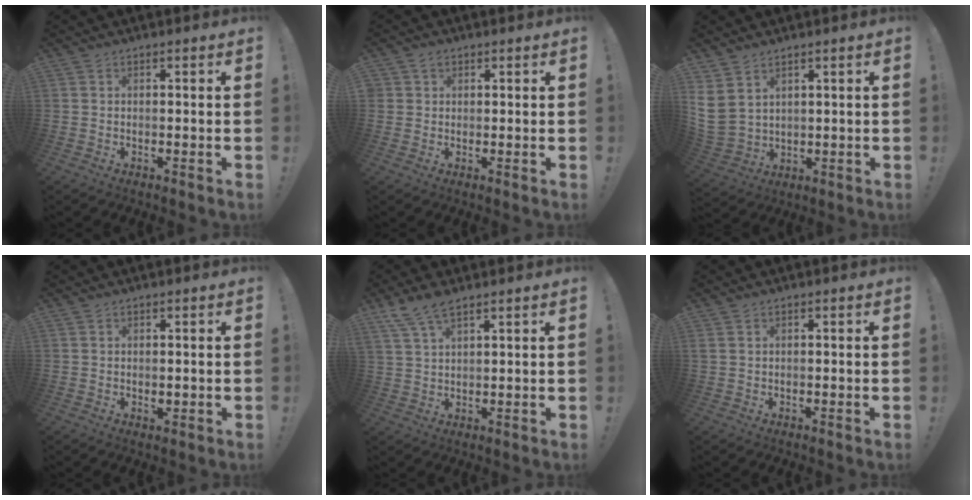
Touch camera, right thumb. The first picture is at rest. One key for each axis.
{"total": 2.3, "fx": 1.2, "fy": 1.9, "fz": 0.4, "tx": -0.006, "ty": -0.003, "tz": 0.023}
{"total": 6.7, "fx": 3.5, "fy": 4.5, "fz": 3.4, "tx": -0.070, "ty": -0.027, "tz": 0.072}
{"total": 0.9, "fx": 0.3, "fy": 0.7, "fz": 0.5, "tx": 0.001, "ty": -0.003, "tz": 0.004}
{"total": 6.5, "fx": 5.0, "fy": 2.0, "fz": 3.7, "tx": -0.075, "ty": -0.019, "tz": 0.095}
{"total": 0.8, "fx": 0.3, "fy": 0.6, "fz": 0.4, "tx": -0.010, "ty": 0.003, "tz": 0.007}